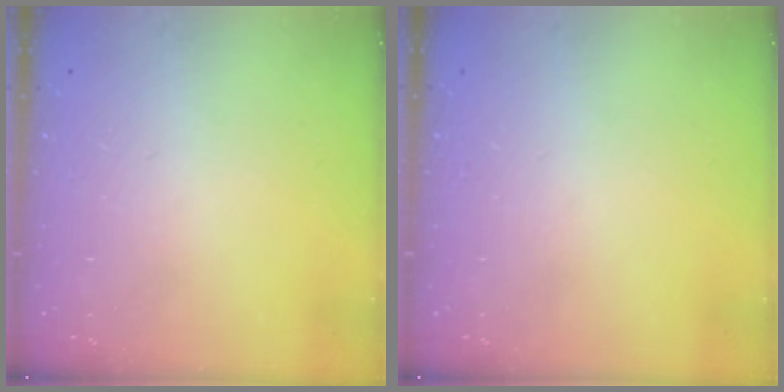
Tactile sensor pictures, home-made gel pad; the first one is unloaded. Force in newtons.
{"total": 0.0}